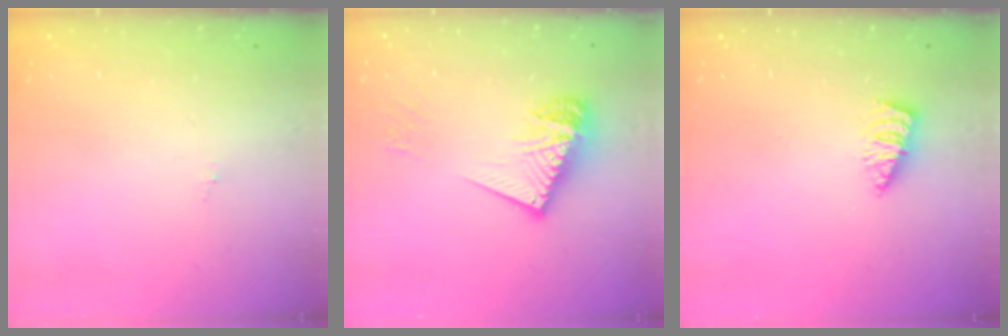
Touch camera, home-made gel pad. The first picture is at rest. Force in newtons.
{"total": 14.0, "press": 13.9, "slide": 1.3}
{"total": 2.5, "press": 2.5, "slide": 0.3}